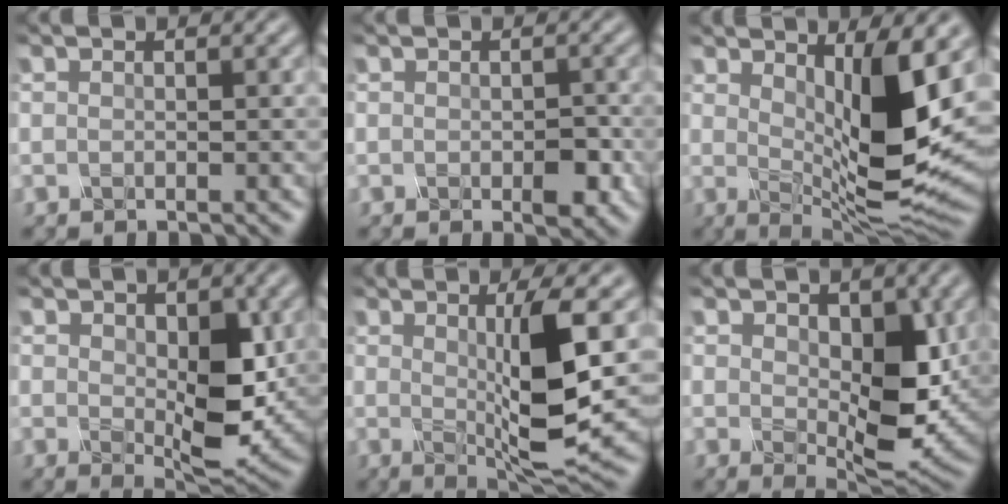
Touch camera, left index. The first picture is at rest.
{"total": 2.3, "force": [-1.0, 0.9, 1.8], "torque": [-0.041, -0.001, -0.008]}
{"total": 8.6, "force": [1.6, 2.6, 8.1], "torque": [-0.140, -0.024, 0.041]}
{"total": 5.6, "force": [0.3, 2.8, 4.8], "torque": [-0.093, -0.010, 0.017]}
{"total": 6.2, "force": [0.5, 0.6, 6.1], "torque": [-0.113, -0.014, 0.022]}
{"total": 6.4, "force": [0.5, 3.3, 5.5], "torque": [-0.099, -0.011, 0.020]}